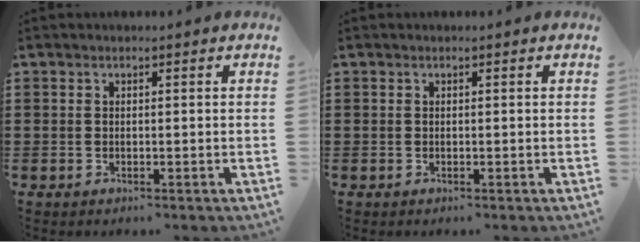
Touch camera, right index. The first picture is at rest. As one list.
[{"total": 0.0}]